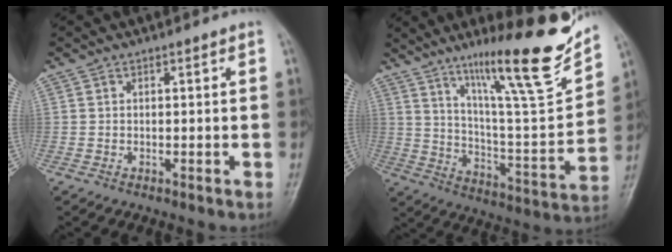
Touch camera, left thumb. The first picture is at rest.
{"total": 21.8, "force": [15.2, 2.5, 15.5], "torque": [-0.207, -0.082, 0.253]}